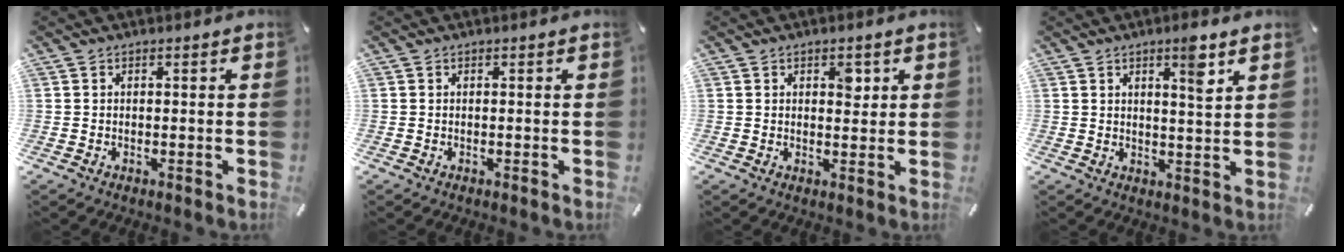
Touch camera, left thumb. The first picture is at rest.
{"total": 0.0}
{"total": 3.3, "force": [1.5, 2.1, 2.1], "torque": [-0.005, -0.010, 0.016]}
{"total": 5.8, "force": [3.3, 1.1, 4.6], "torque": [-0.065, -0.018, 0.049]}